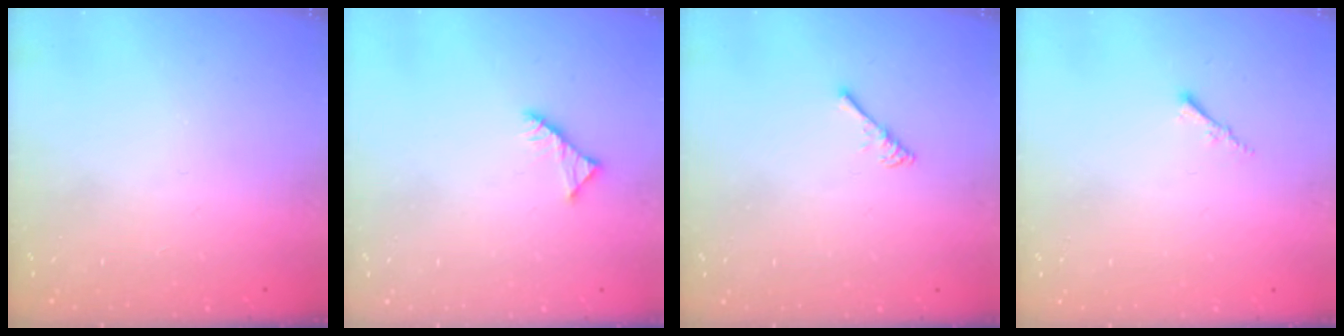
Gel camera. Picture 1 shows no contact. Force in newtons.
{"total": 2.9, "press": 2.9, "slide": 0.4}
{"total": 2.4, "press": 2.4, "slide": 0.4}
{"total": 1.5, "press": 1.5, "slide": 0.4}